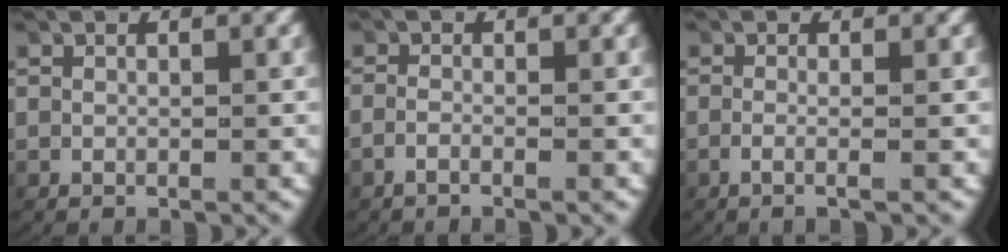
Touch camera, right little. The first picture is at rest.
{"total": 1.6, "force": [-1.4, 0.0, 0.9], "torque": [-0.030, -0.007, -0.023]}
{"total": 1.6, "force": [-0.9, -0.3, 1.2], "torque": [-0.041, -0.008, -0.013]}